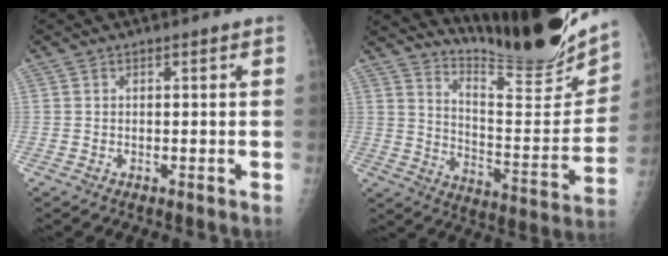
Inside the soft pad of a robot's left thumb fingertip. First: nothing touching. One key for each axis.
{"total": 20.3, "fx": 18.1, "fy": 1.3, "fz": 9.0, "tx": -0.117, "ty": -0.159, "tz": 0.276}